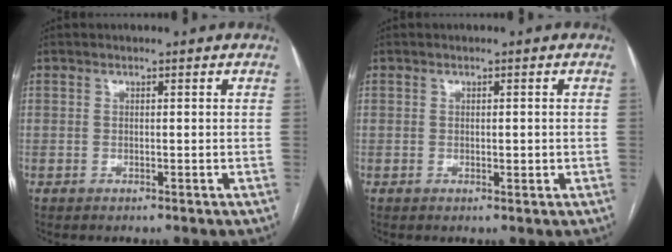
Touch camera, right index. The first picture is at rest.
{"total": 1.2, "force": [0.0, 0.5, 1.1], "torque": [-0.014, -0.002, 0.002]}